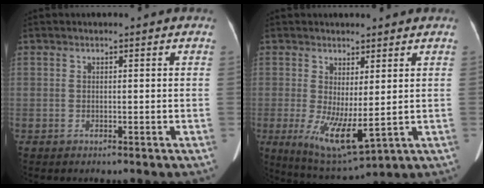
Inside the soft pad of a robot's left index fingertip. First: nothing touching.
{"total": 8.0, "force": [-0.7, 2.2, 7.6], "torque": [-0.144, -0.025, 0.007]}